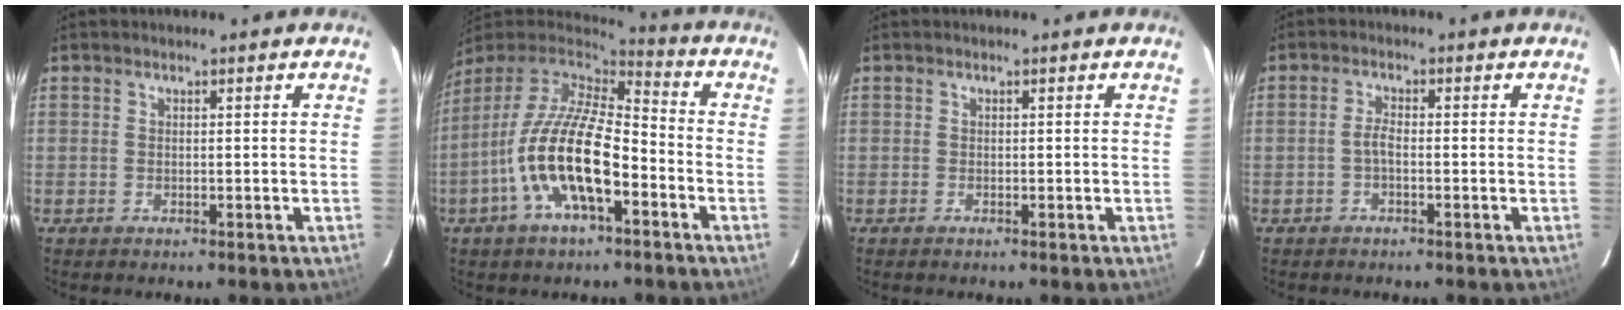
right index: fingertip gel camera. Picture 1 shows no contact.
{"total": 17.4, "force": [-6.5, 6.2, 14.9], "torque": [-0.295, -0.012, -0.127]}
{"total": 0.0}
{"total": 1.9, "force": [-0.8, 0.5, 1.6], "torque": [-0.035, 0.006, -0.018]}